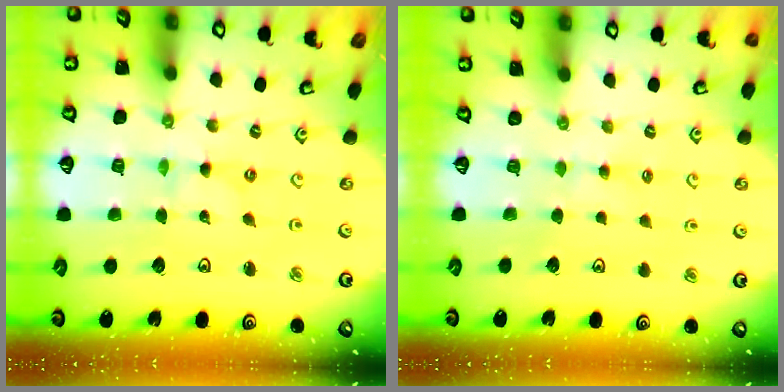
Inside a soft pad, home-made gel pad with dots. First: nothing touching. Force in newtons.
{"total": 2.3, "press": 2.2, "slide": 0.5}